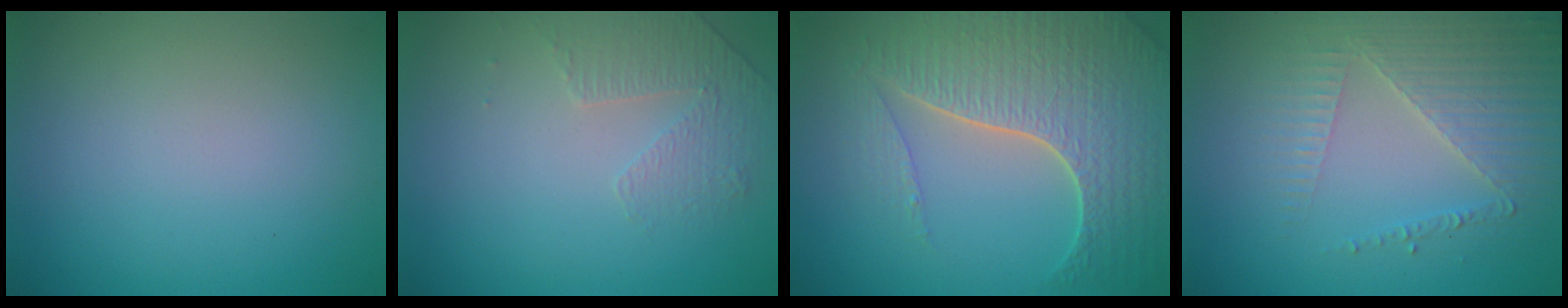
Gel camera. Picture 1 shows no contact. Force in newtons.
{"total": 1.6, "press": 1.2, "slide": 1.1}
{"total": 7.5, "press": 5.6, "slide": 5.0}
{"total": 3.8, "press": 3.7, "slide": 0.6}